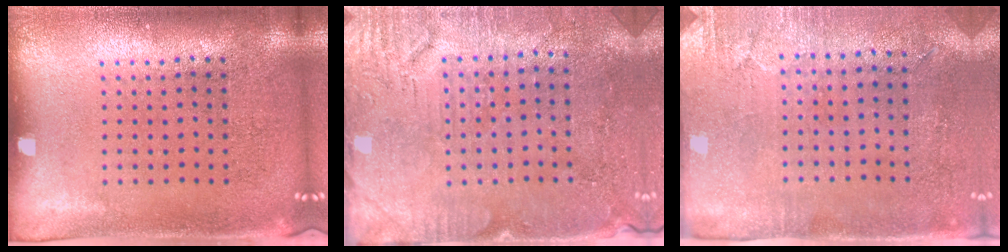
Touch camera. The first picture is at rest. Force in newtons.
{"total": 3.0, "press": 2.9, "slide": 0.8}
{"total": 2.8, "press": 2.3, "slide": 1.7}